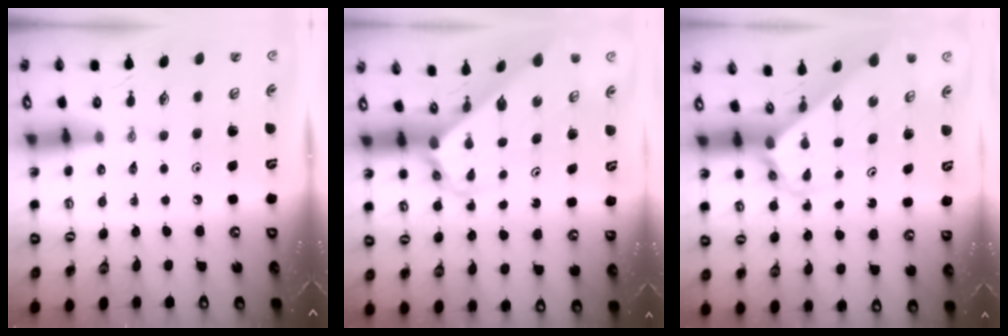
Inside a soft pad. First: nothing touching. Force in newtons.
{"total": 2.6, "press": 2.6, "slide": 0.2}
{"total": 2.6, "press": 2.6, "slide": 0.2}